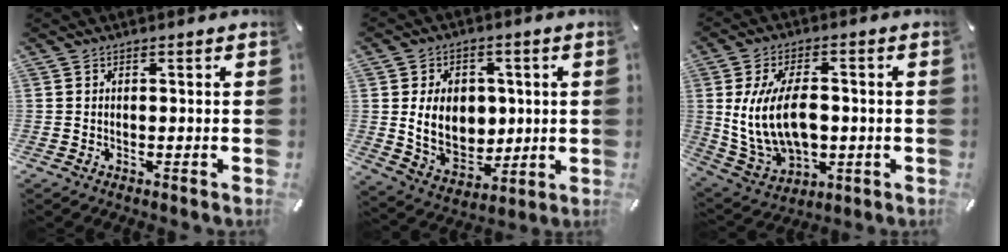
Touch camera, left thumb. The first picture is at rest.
{"total": 12.3, "force": [1.3, 9.8, 7.3], "torque": [-0.128, 0.003, 0.028]}
{"total": 15.3, "force": [0.2, 9.8, 11.7], "torque": [-0.248, 0.003, 0.008]}